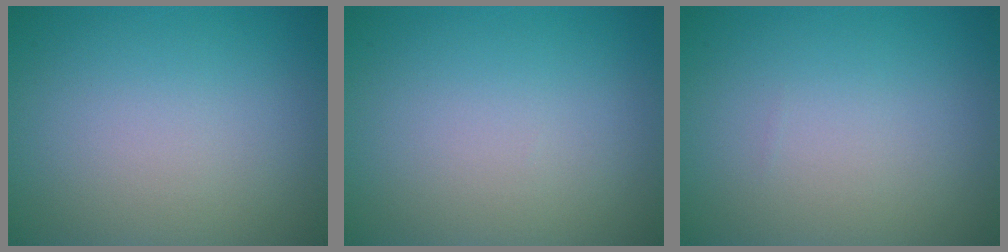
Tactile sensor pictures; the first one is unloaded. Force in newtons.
{"total": 0.0}
{"total": 0.0}